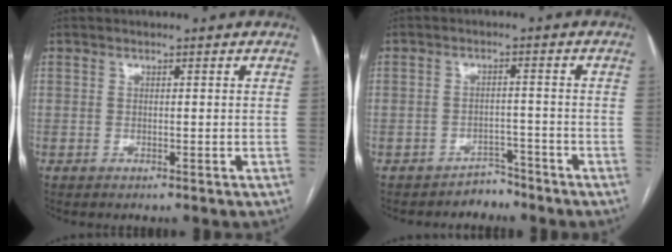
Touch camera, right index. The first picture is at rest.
{"total": 3.0, "force": [-2.6, 1.4, -0.6], "torque": [0.013, 0.007, -0.038]}